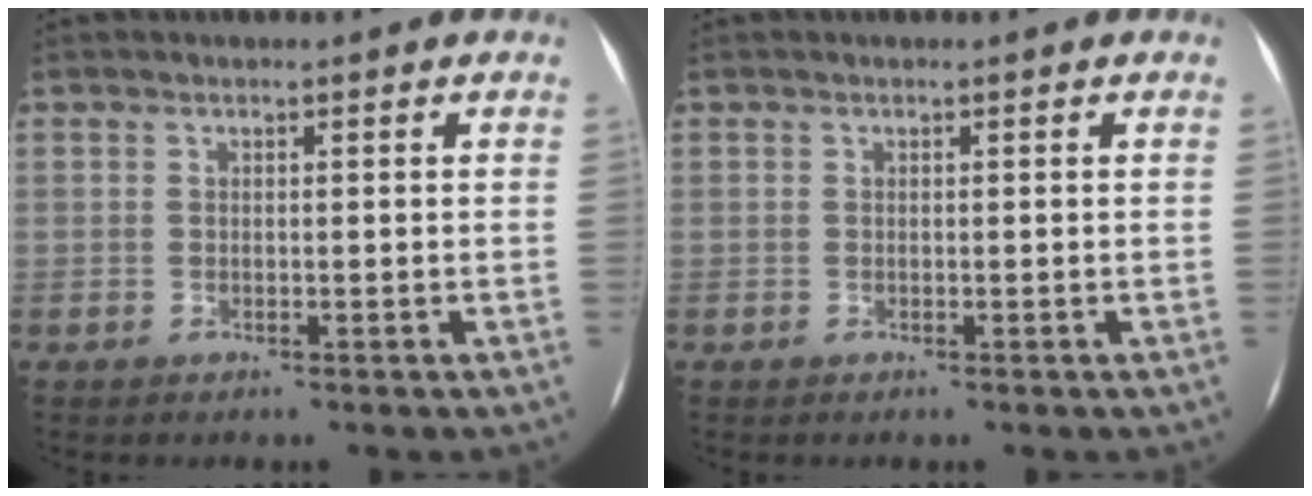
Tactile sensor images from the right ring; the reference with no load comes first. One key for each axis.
{"total": 0.0}